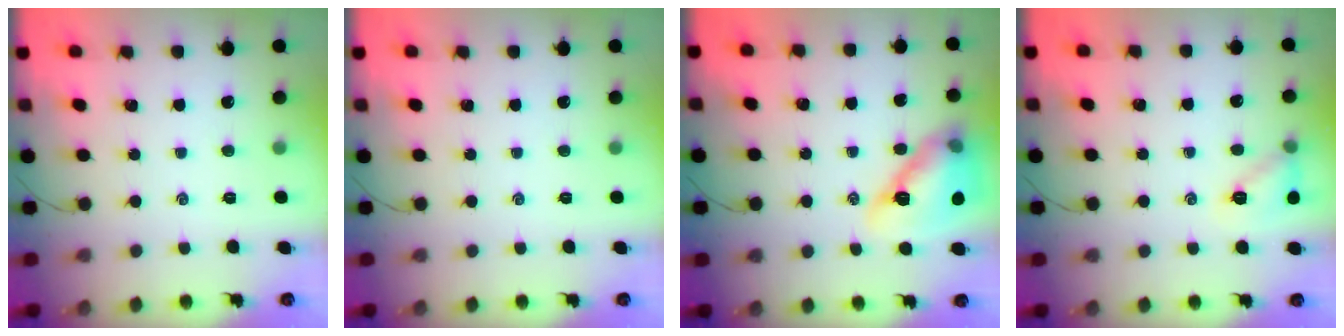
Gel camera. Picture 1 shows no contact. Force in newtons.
{"total": 0.0}
{"total": 15.7, "press": 15.1, "slide": 4.2}
{"total": 10.0, "press": 9.8, "slide": 1.7}